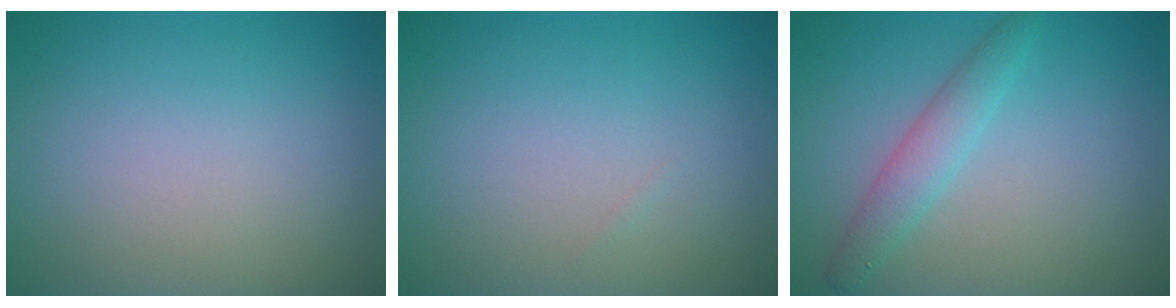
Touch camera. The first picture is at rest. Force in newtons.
{"total": 0.0}
{"total": 2.6, "press": 2.6, "slide": 0.1}